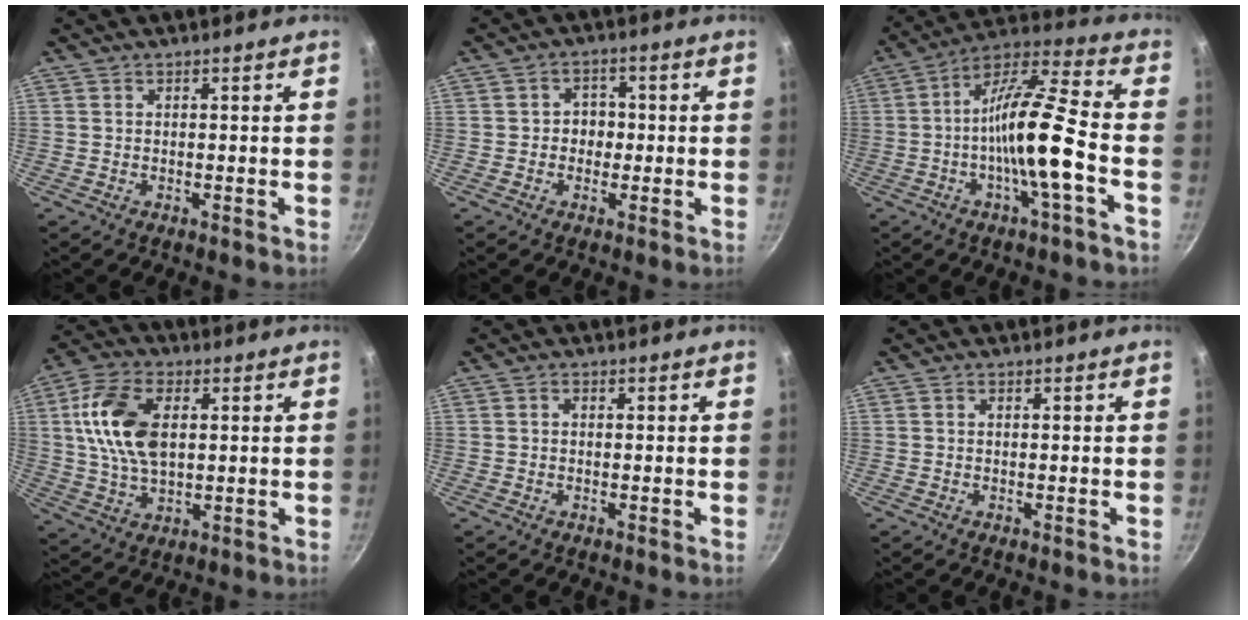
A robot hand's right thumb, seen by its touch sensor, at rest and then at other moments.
{"total": 4.0, "force": [-0.4, 3.5, 1.9], "torque": [0.003, 0.009, -0.010]}
{"total": 15.4, "force": [-3.7, 2.5, 14.7], "torque": [-0.252, 0.038, -0.076]}
{"total": 14.2, "force": [2.7, 8.4, 11.1], "torque": [-0.198, 0.003, 0.045]}
{"total": 0.8, "force": [0.0, 0.7, 0.5], "torque": [-0.009, 0.005, 0.001]}
{"total": 0.5, "force": [0.1, 0.4, 0.3], "torque": [-0.005, 0.004, 0.002]}